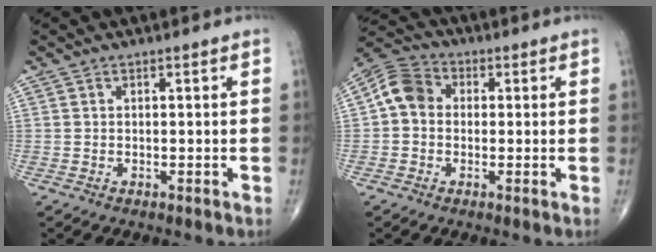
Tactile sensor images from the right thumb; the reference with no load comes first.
{"total": 7.2, "force": [0.1, 5.9, 4.0], "torque": [-0.062, 0.023, -0.012]}